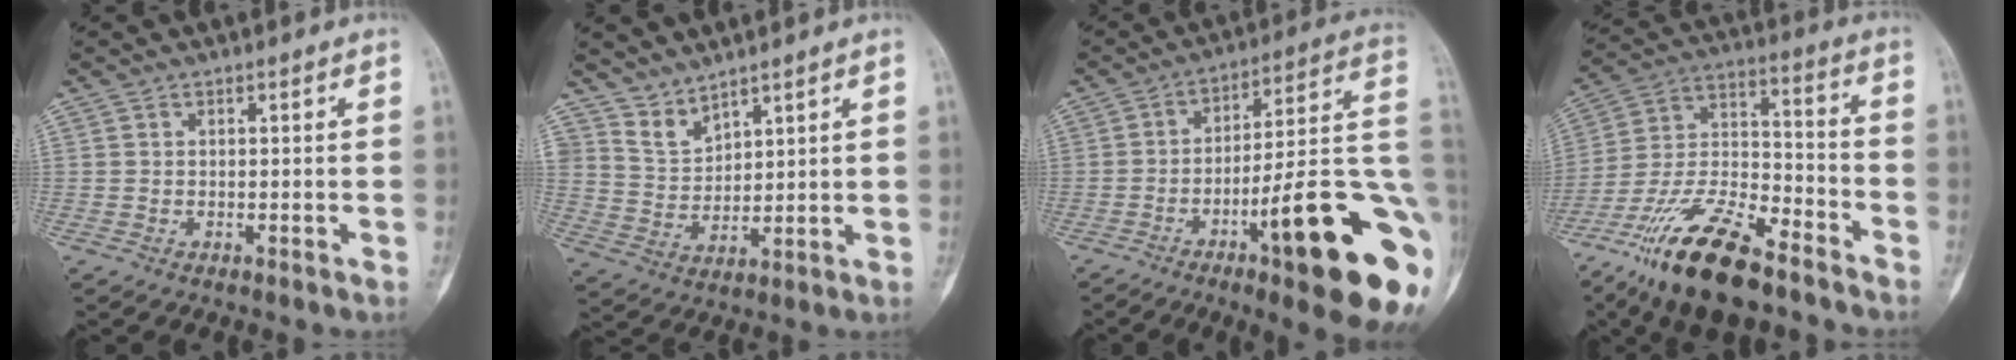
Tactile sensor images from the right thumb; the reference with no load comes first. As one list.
[{"total": 4.9, "force": [4.4, 2.0, 0.9], "torque": [0.000, -0.038, 0.101]}, {"total": 27.1, "force": [-8.7, 5.3, 25.1], "torque": [-0.281, 0.029, -0.121]}, {"total": 21.5, "force": [-14.9, 7.7, 13.4], "torque": [-0.264, 0.066, -0.271]}]